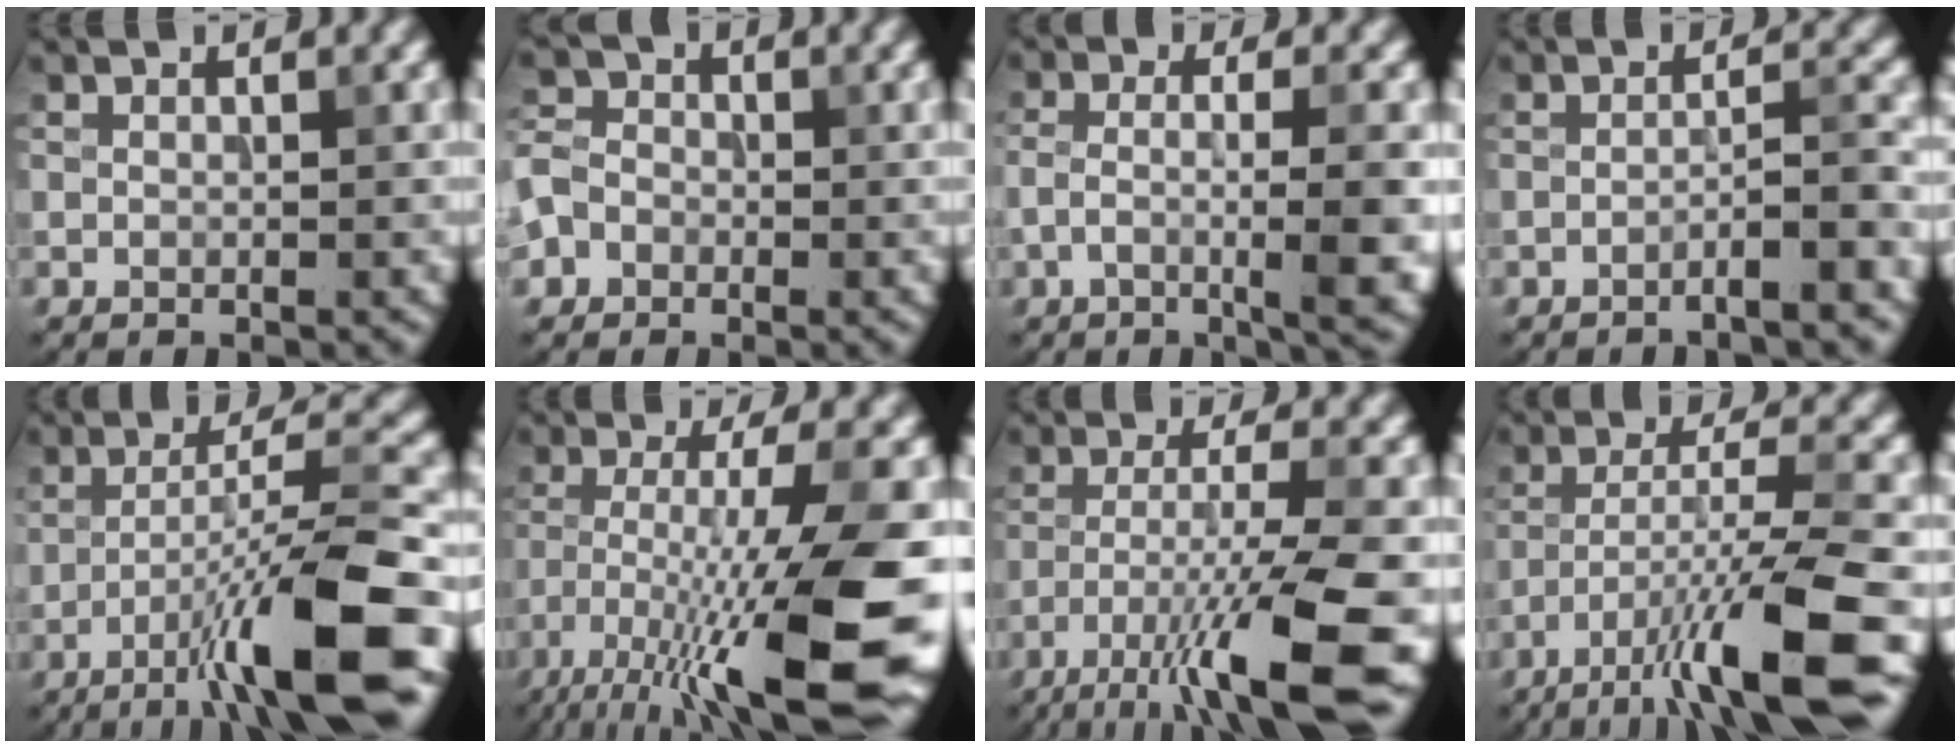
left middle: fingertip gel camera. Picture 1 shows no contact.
{"total": 3.0, "force": [-1.2, 2.6, 1.0], "torque": [-0.012, 0.003, -0.028]}
{"total": 7.1, "force": [-1.7, 2.0, 6.6], "torque": [-0.106, -0.011, -0.033]}
{"total": 3.5, "force": [-1.8, 0.4, 2.9], "torque": [-0.035, 0.015, -0.042]}
{"total": 10.8, "force": [-5.2, 1.4, 9.4], "torque": [-0.143, 0.019, -0.087]}
{"total": 14.2, "force": [-7.5, 3.1, 11.7], "torque": [-0.210, -0.014, -0.121]}
{"total": 11.5, "force": [-6.3, 2.0, 9.5], "torque": [-0.161, -0.009, -0.107]}
{"total": 10.4, "force": [-6.2, 1.5, 8.2], "torque": [-0.129, 0.011, -0.106]}